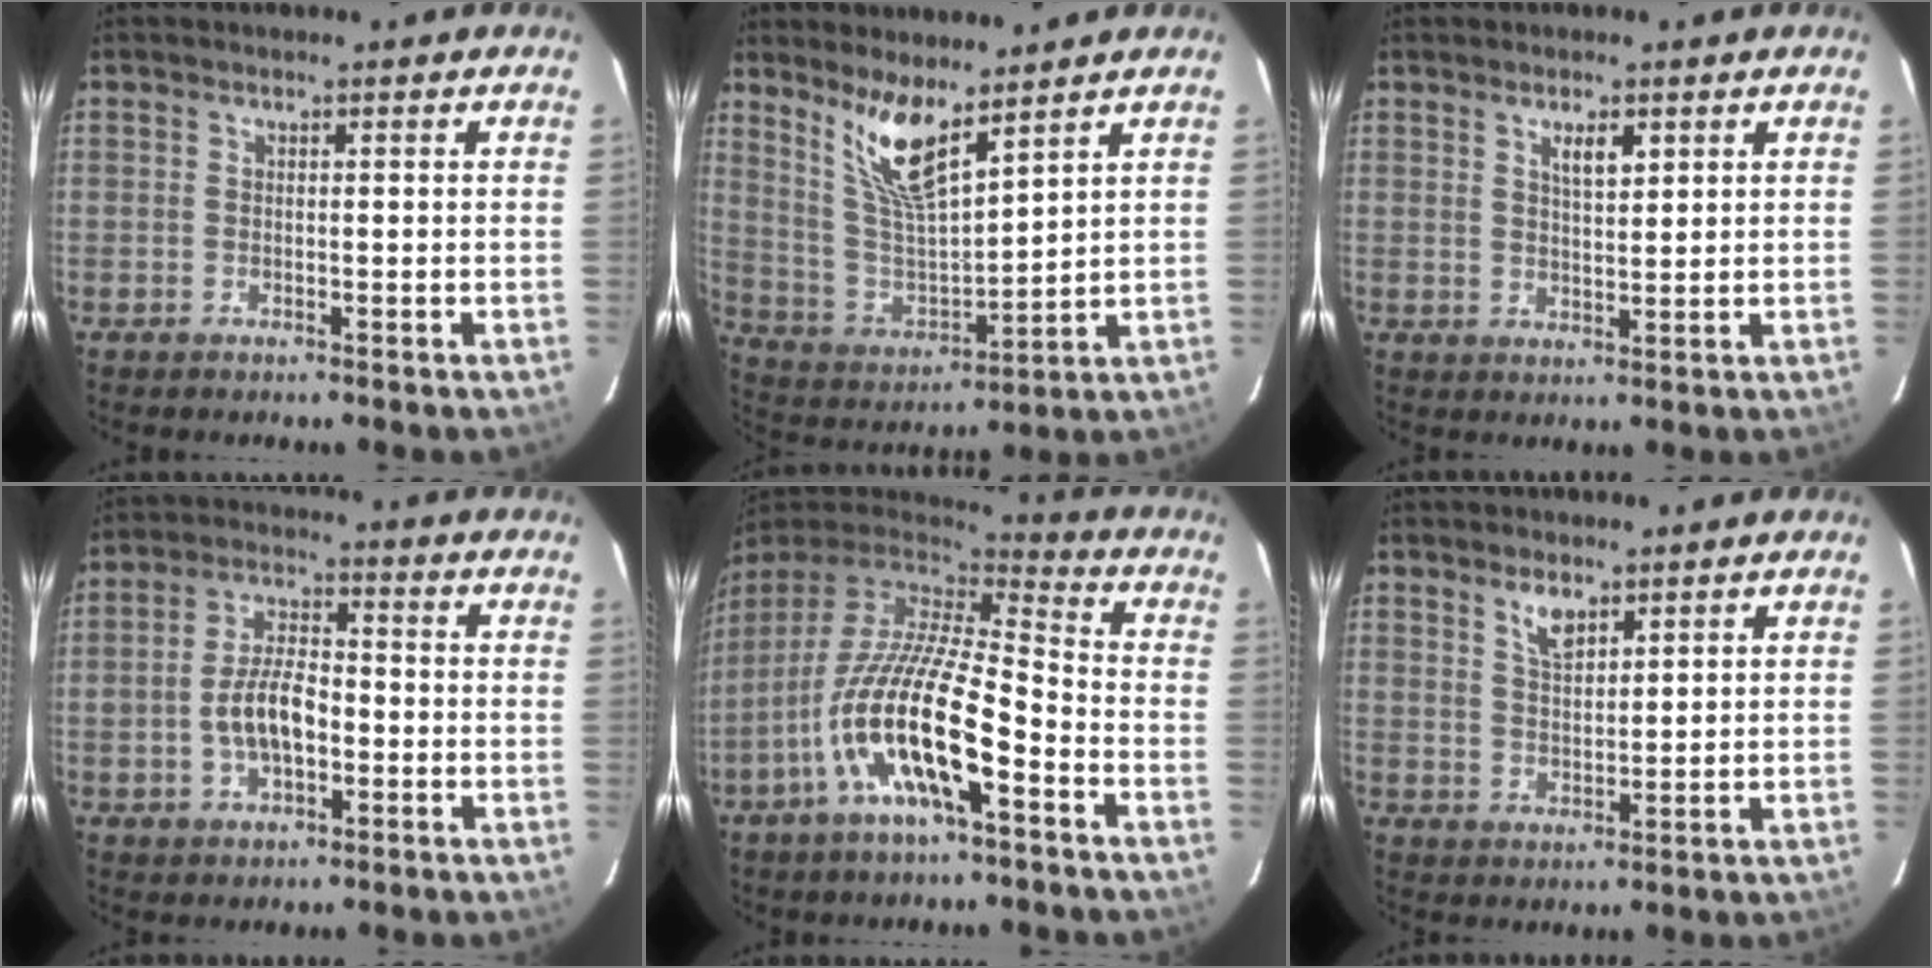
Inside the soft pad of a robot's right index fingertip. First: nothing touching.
{"total": 10.9, "force": [7.7, 2.3, 7.3], "torque": [-0.142, -0.010, 0.163]}
{"total": 3.6, "force": [1.8, 1.3, 2.8], "torque": [-0.045, 0.002, 0.033]}
{"total": 8.1, "force": [-2.0, 4.1, 6.7], "torque": [-0.133, 0.012, -0.031]}
{"total": 18.3, "force": [-8.1, 4.8, 15.7], "torque": [-0.293, -0.029, -0.159]}
{"total": 4.1, "force": [2.8, 1.7, 2.5], "torque": [-0.044, 0.001, 0.052]}